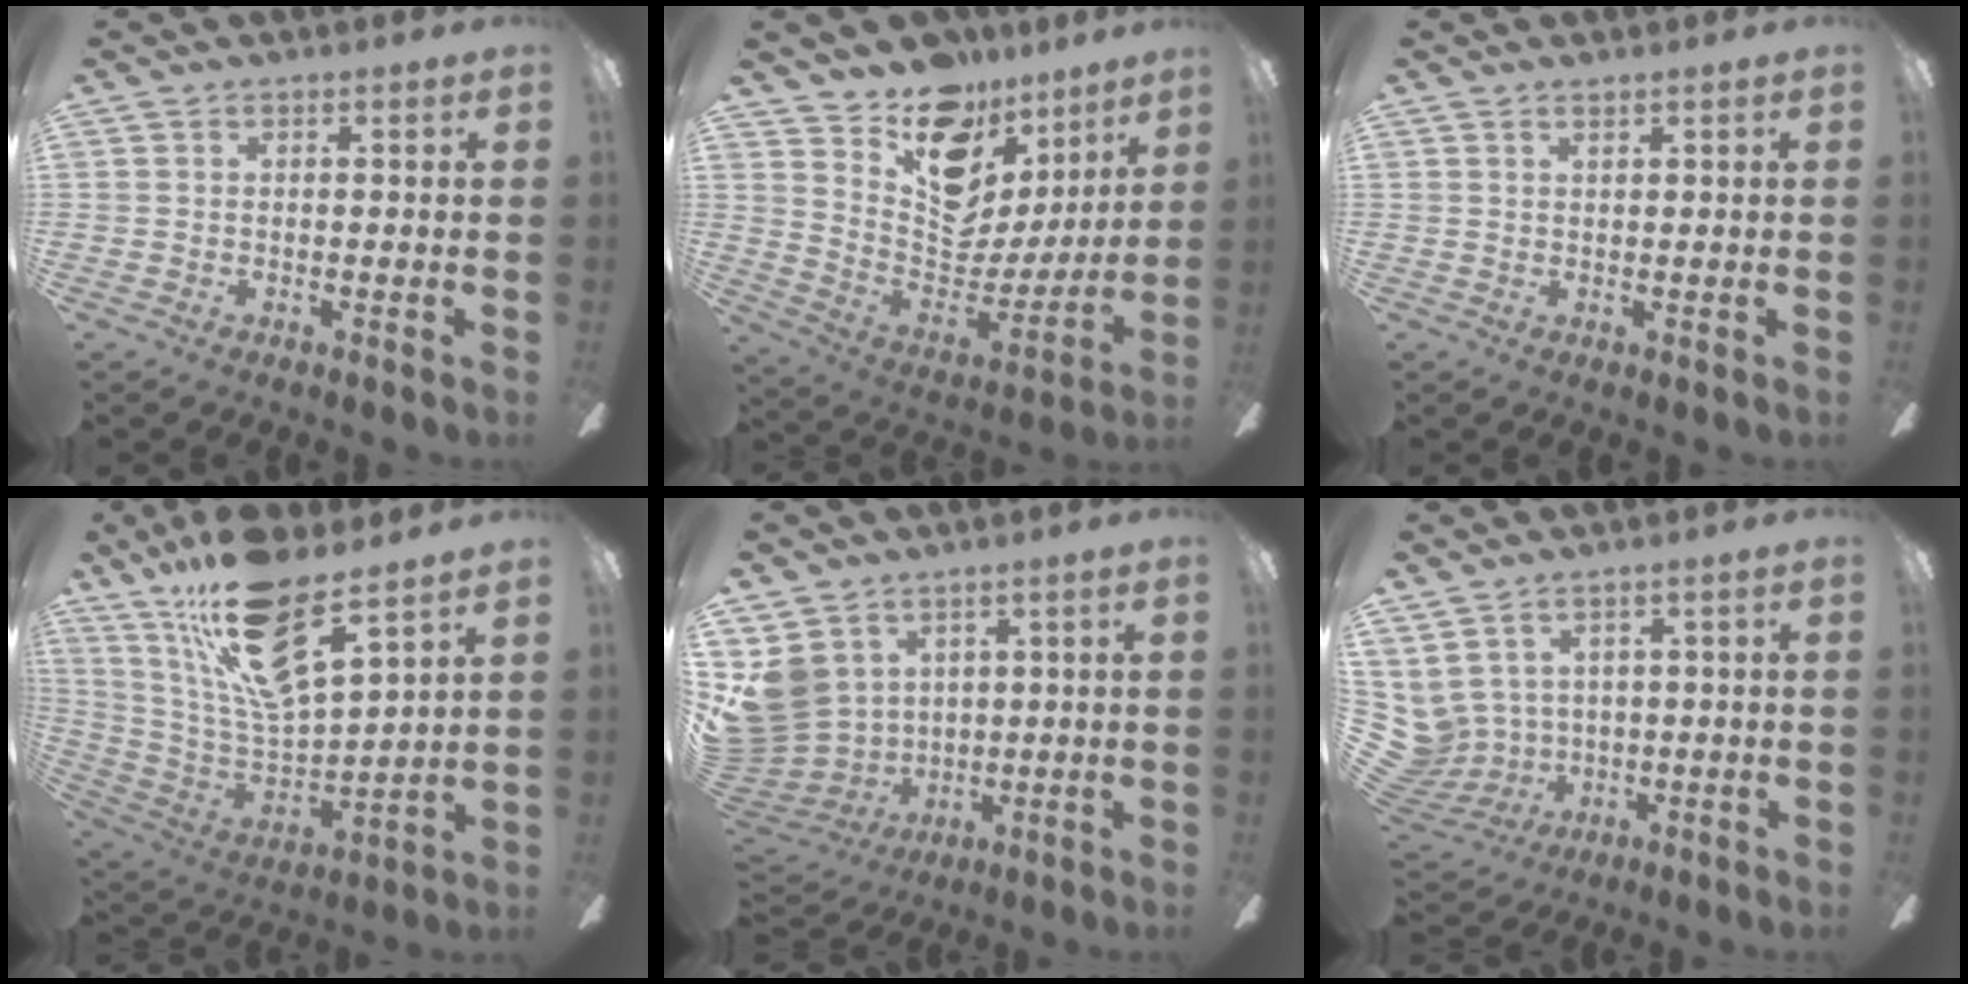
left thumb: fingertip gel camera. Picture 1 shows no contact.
{"total": 14.6, "force": [10.0, 9.2, 5.4], "torque": [-0.087, -0.087, 0.181]}
{"total": 0.8, "force": [0.7, 0.1, 0.3], "torque": [-0.007, 0.000, 0.014]}
{"total": 20.5, "force": [13.8, 5.9, 14.0], "torque": [-0.267, -0.075, 0.237]}
{"total": 10.6, "force": [4.3, 9.1, 3.3], "torque": [-0.123, -0.027, 0.089]}
{"total": 6.9, "force": [3.0, 6.0, 1.7], "torque": [-0.086, -0.025, 0.064]}